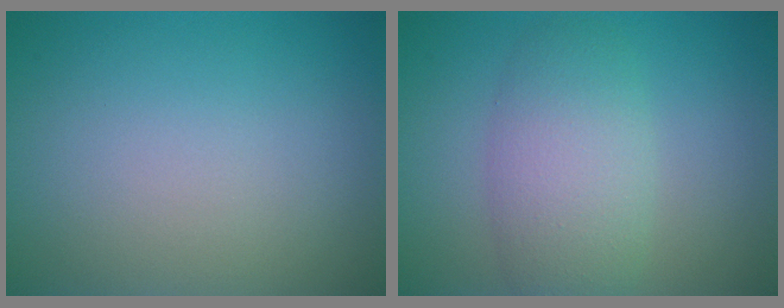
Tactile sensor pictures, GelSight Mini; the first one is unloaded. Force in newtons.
{"total": 4.8, "press": 4.8, "slide": 0.3}